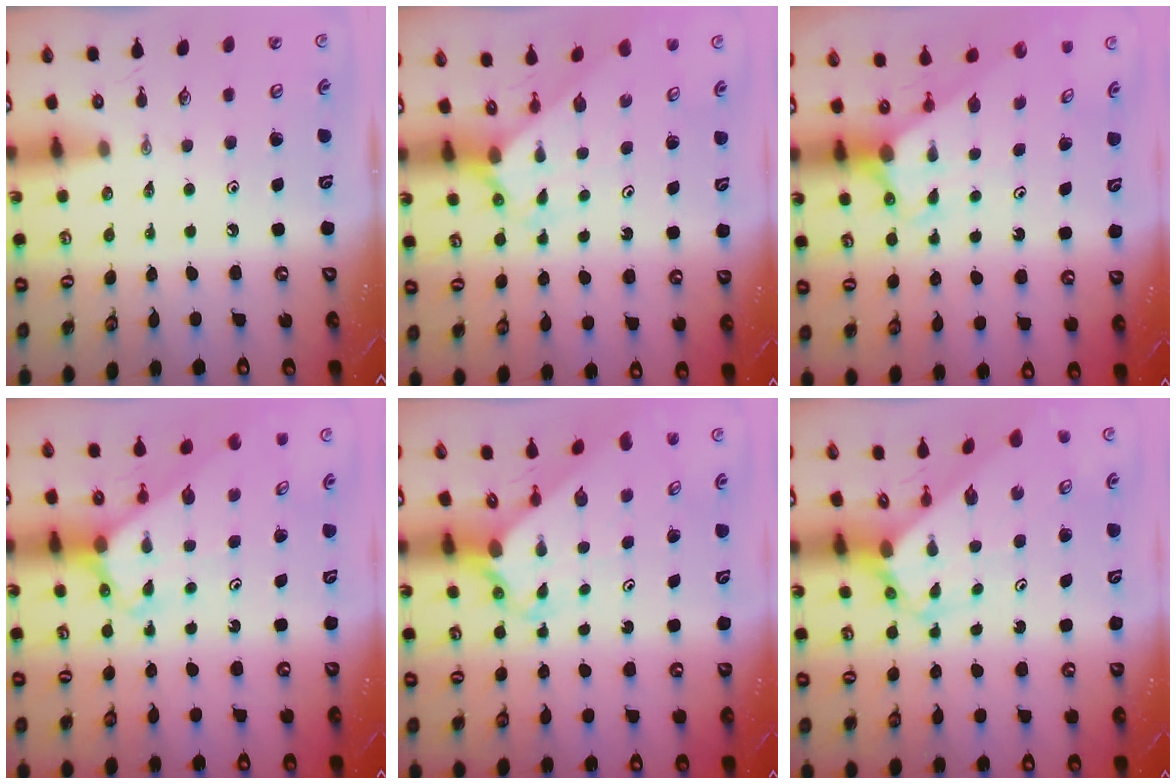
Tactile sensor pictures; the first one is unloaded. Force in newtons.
{"total": 1.9, "press": 1.9, "slide": 0.2}
{"total": 2.9, "press": 2.9, "slide": 0.0}
{"total": 2.7, "press": 2.7, "slide": 0.2}
{"total": 2.5, "press": 2.5, "slide": 0.3}
{"total": 2.6, "press": 2.6, "slide": 0.2}